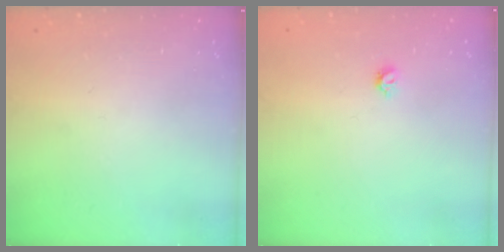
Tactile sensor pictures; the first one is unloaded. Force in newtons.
{"total": 3.6, "press": 3.6, "slide": 0.7}